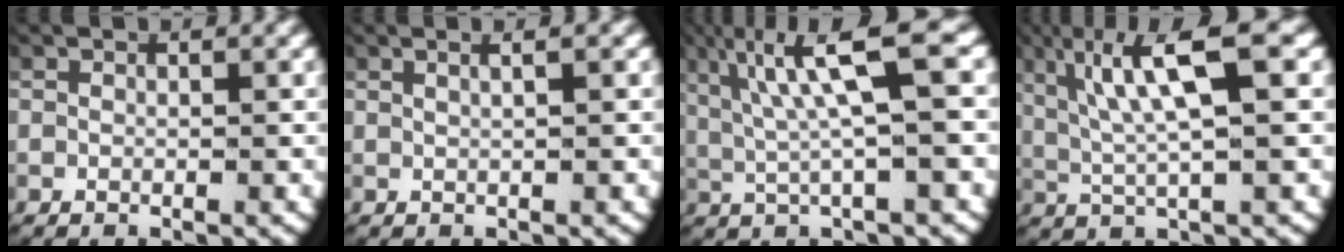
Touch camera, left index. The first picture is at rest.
{"total": 1.6, "force": [0.8, 0.1, 1.4], "torque": [-0.019, 0.008, 0.015]}
{"total": 6.0, "force": [2.0, 1.3, 5.5], "torque": [-0.093, 0.015, 0.033]}
{"total": 6.5, "force": [2.5, 1.7, 5.8], "torque": [-0.103, 0.009, 0.043]}